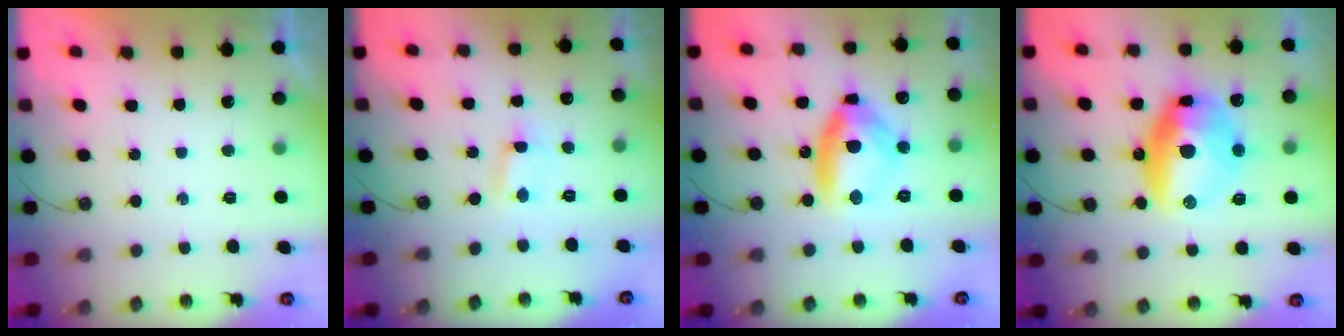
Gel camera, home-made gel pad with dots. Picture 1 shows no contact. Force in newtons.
{"total": 0.6, "press": 0.4, "slide": 0.4}
{"total": 13.7, "press": 13.6, "slide": 1.9}
{"total": 16.1, "press": 16.0, "slide": 1.8}